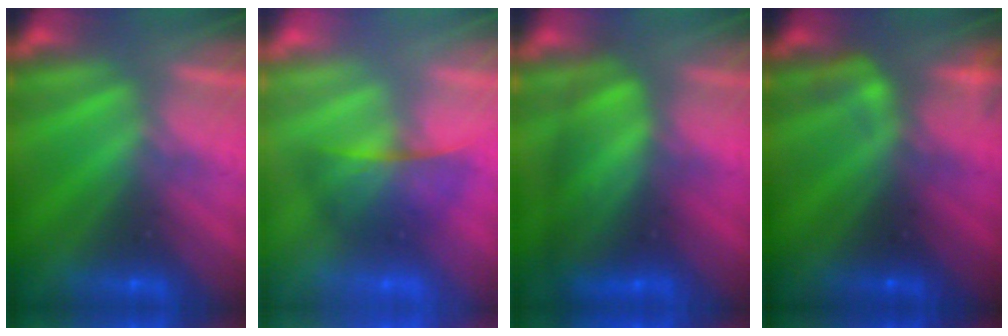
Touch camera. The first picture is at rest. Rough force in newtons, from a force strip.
{"total": 2.2}
{"total": 8.0}
{"total": 2.3}